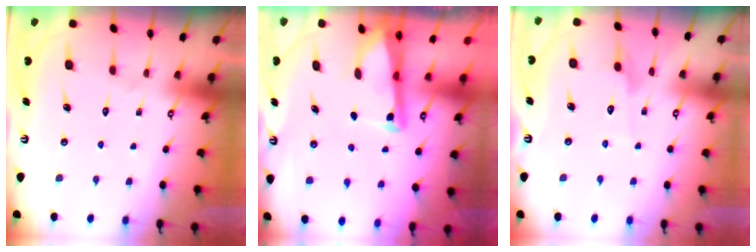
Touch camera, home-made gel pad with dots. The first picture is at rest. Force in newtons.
{"total": 2.8, "press": 2.8, "slide": 0.4}
{"total": 2.7, "press": 2.7, "slide": 0.3}